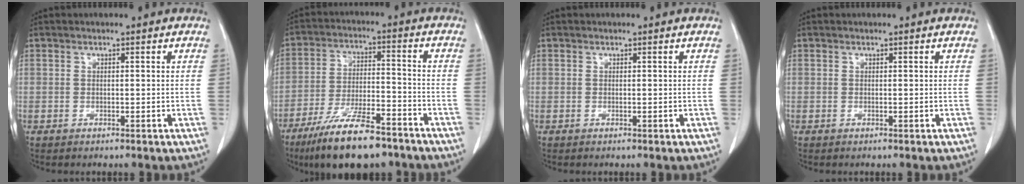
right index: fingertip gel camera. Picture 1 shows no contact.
{"total": 15.5, "force": [-11.3, 3.9, 9.9], "torque": [-0.188, -0.020, -0.198]}
{"total": 0.0}
{"total": 0.0}